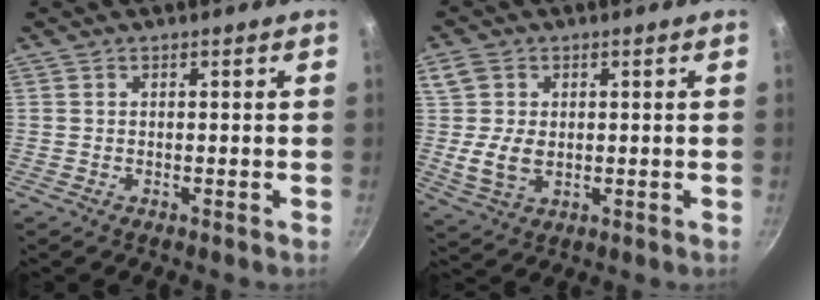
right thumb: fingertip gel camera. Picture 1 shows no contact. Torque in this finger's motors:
{"motor_torque": [0.00, 0.15, 0.34, -0.29, 0.08]}